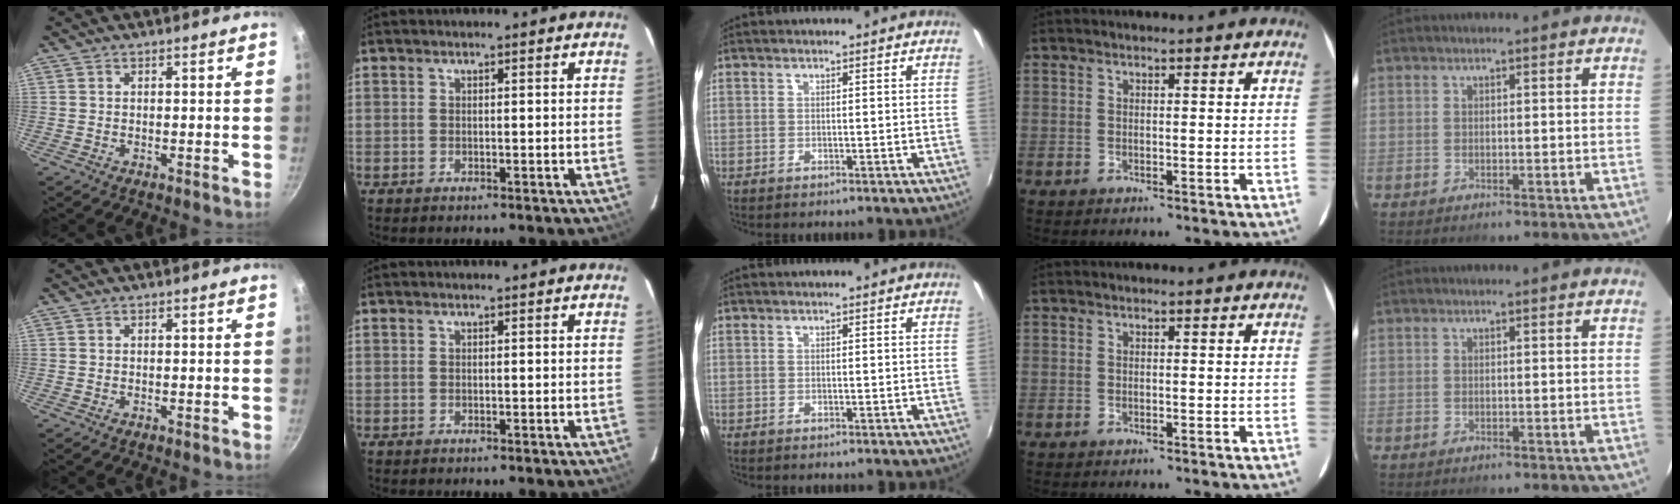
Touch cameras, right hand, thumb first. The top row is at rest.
{}